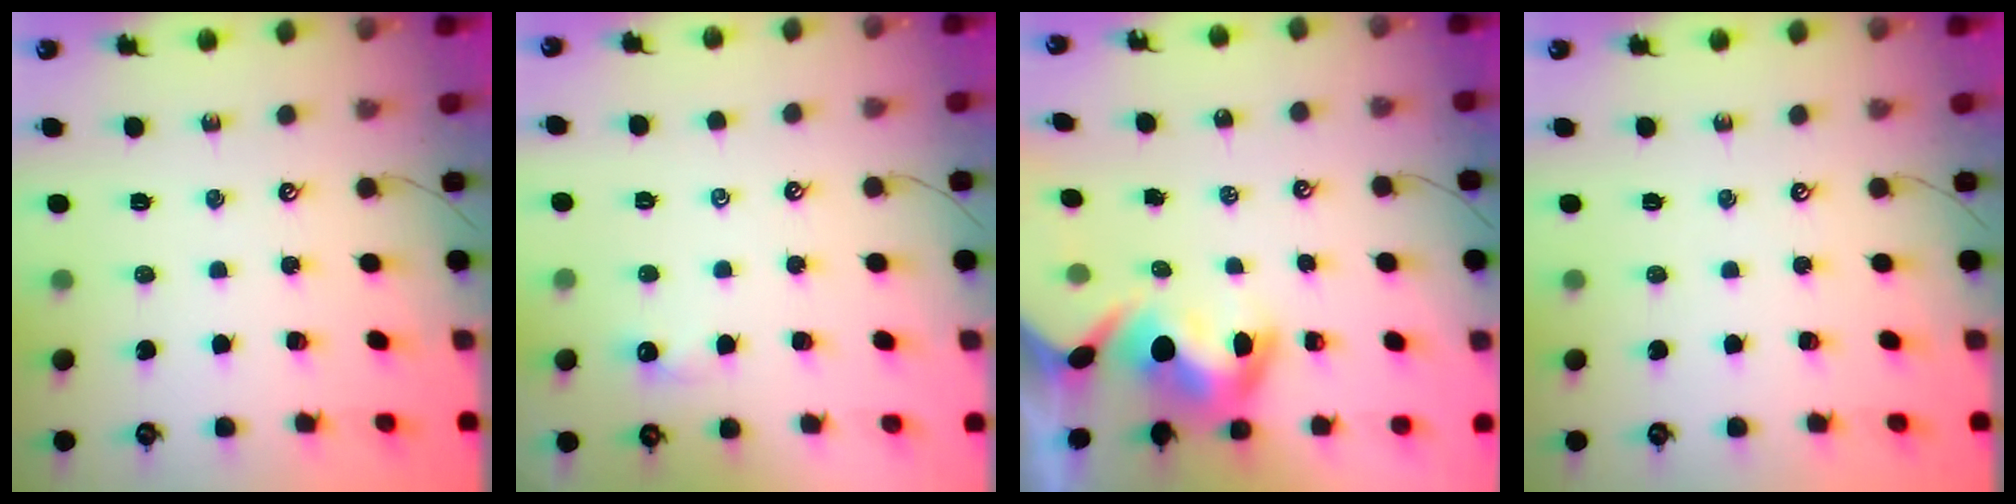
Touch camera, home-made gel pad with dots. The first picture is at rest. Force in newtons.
{"total": 2.5, "press": 2.4, "slide": 0.4}
{"total": 9.7, "press": 9.7, "slide": 0.8}
{"total": 0.0}